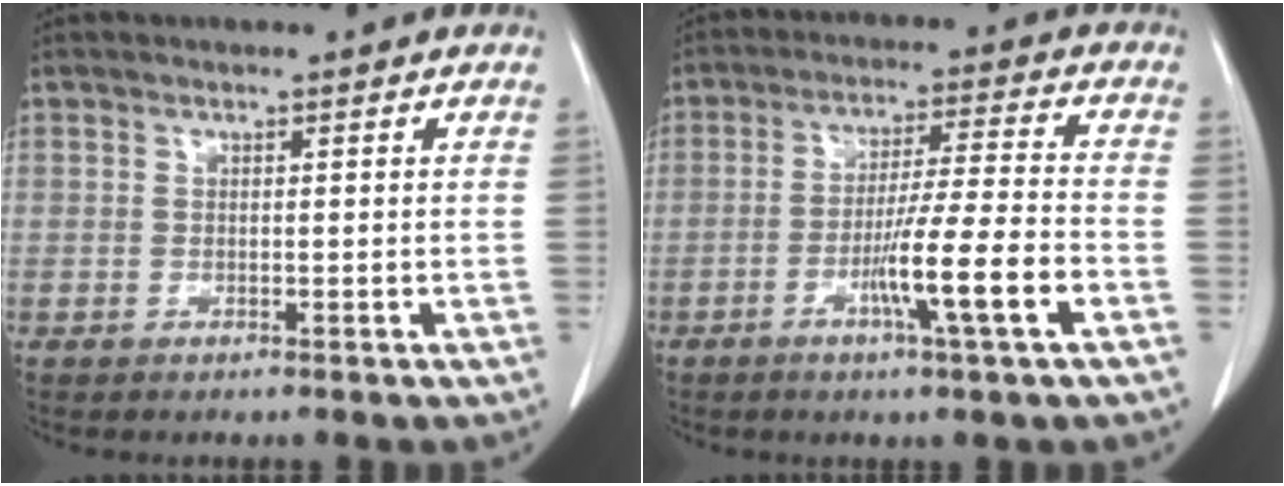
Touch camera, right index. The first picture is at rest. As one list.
[{"total": 10.5, "force": [-4.1, -0.8, 9.6], "torque": [-0.168, -0.008, -0.071]}]